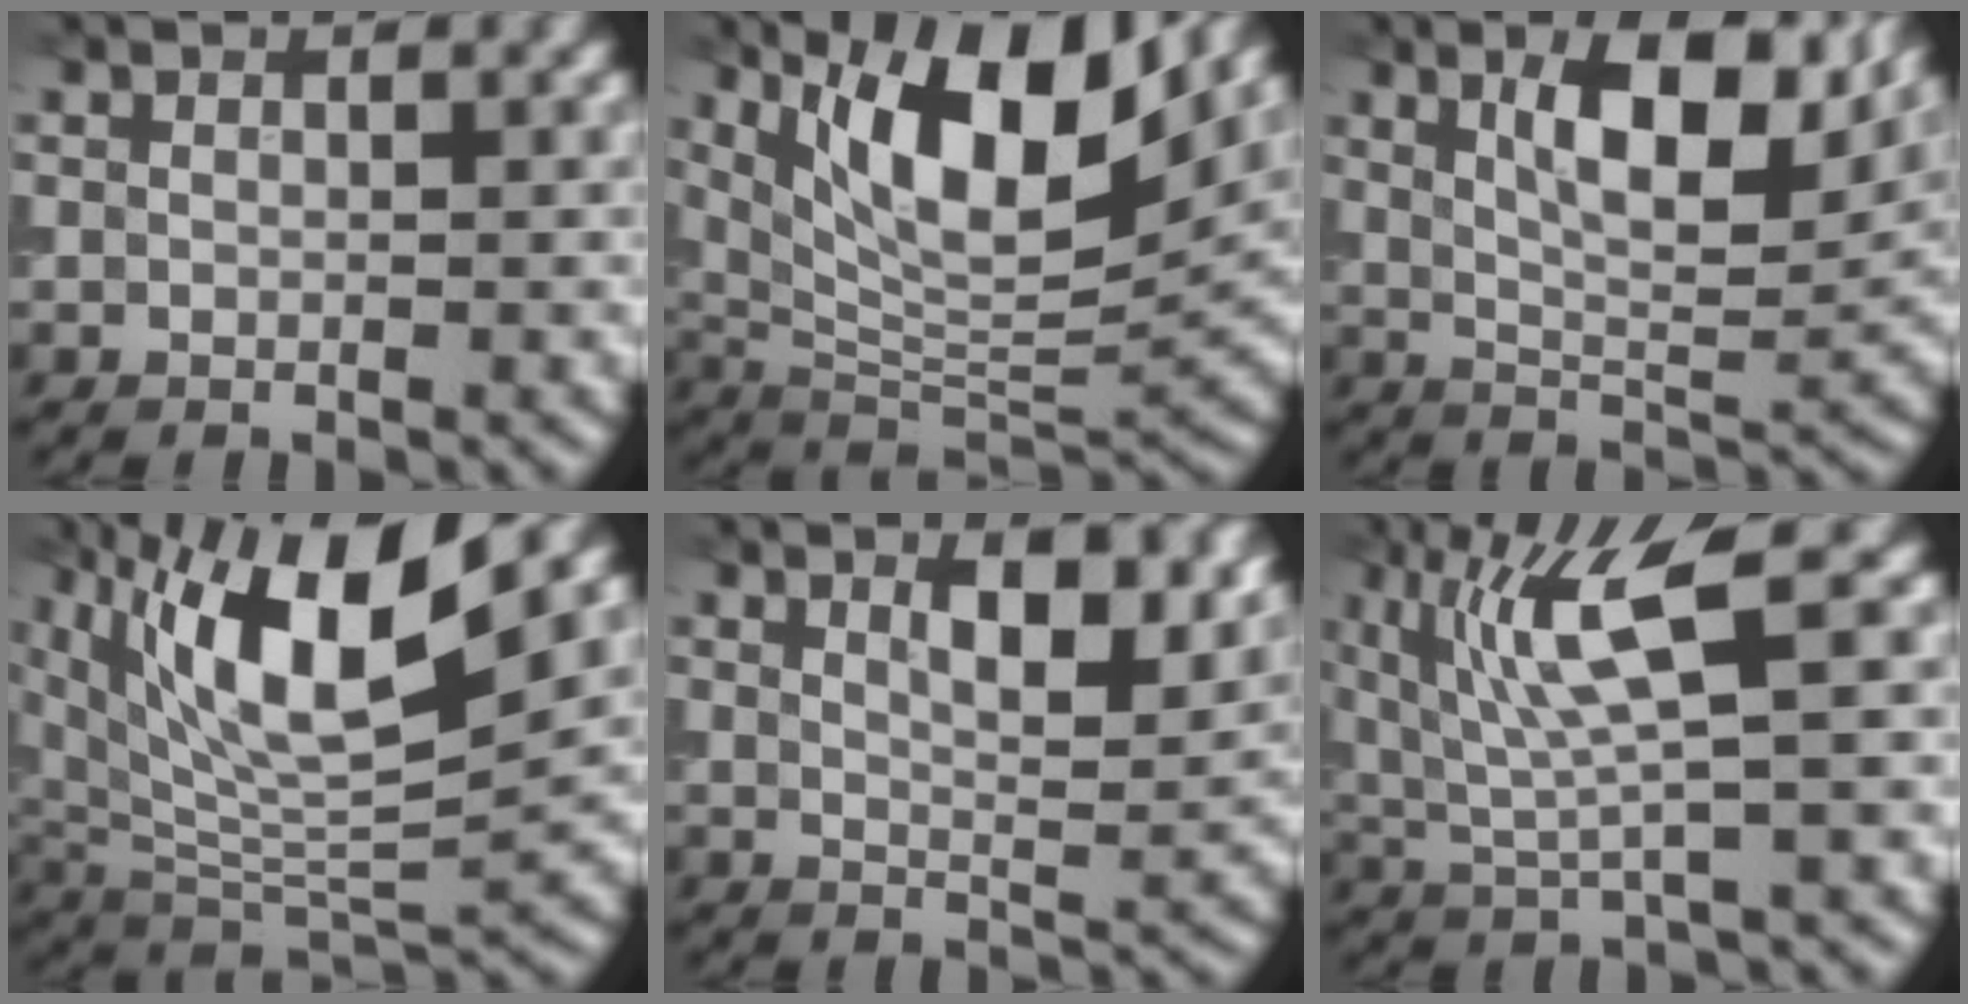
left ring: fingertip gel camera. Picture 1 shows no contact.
{"total": 11.7, "force": [5.3, 4.0, 9.6], "torque": [-0.161, -0.004, 0.097]}
{"total": 8.7, "force": [3.9, 2.9, 7.3], "torque": [-0.115, 0.002, 0.067]}
{"total": 11.7, "force": [5.4, 3.8, 9.6], "torque": [-0.182, 0.001, 0.102]}
{"total": 6.3, "force": [3.3, 2.1, 5.0], "torque": [-0.072, 0.000, 0.052]}
{"total": 6.7, "force": [2.0, 1.2, 6.3], "torque": [-0.132, -0.002, 0.041]}